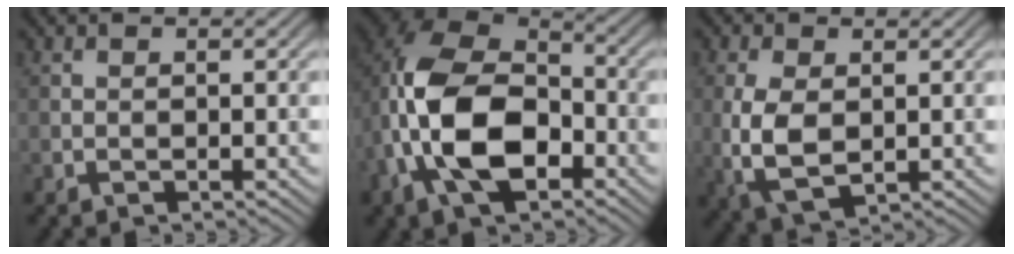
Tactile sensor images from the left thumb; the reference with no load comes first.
{"total": 14.5, "force": [-3.9, 9.0, 10.6], "torque": [-0.228, -0.008, -0.082]}
{"total": 6.2, "force": [-0.2, 3.5, 5.1], "torque": [-0.131, -0.005, 0.000]}